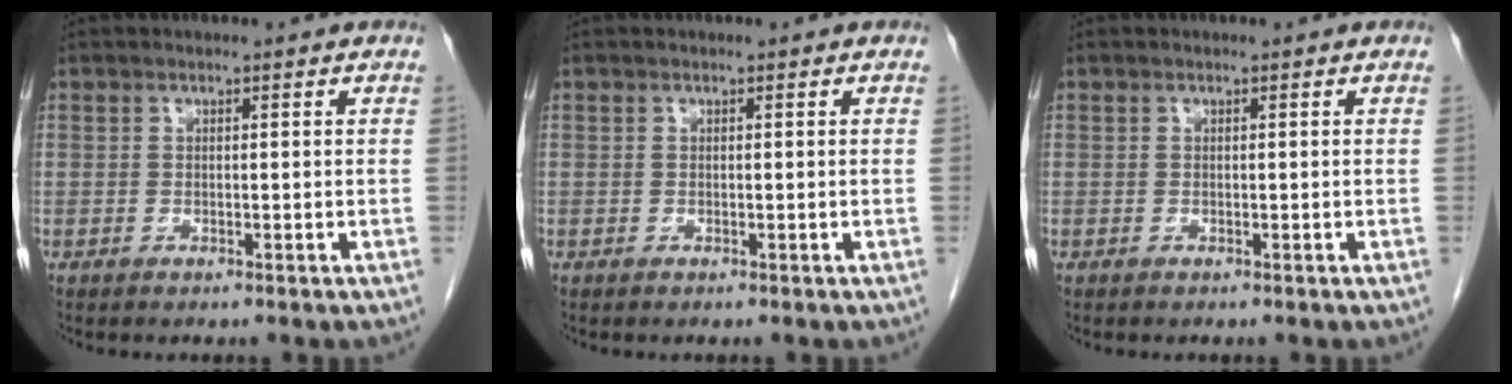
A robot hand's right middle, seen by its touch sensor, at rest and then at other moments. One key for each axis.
{"total": 0.0}
{"total": 0.0}